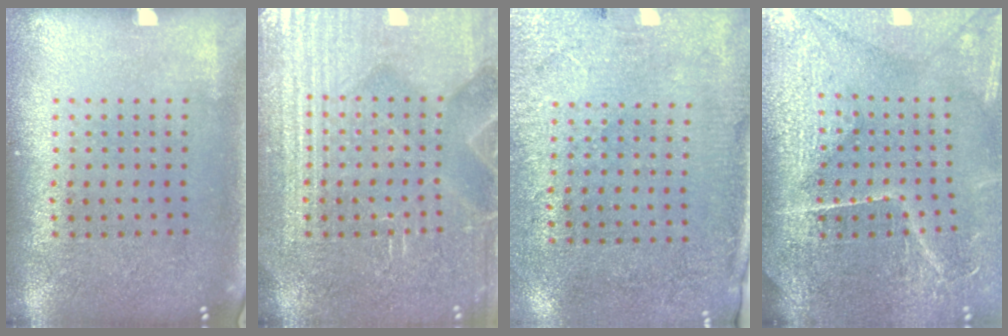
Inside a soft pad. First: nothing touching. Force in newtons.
{"total": 5.6, "press": 5.5, "slide": 0.9}
{"total": 2.6, "press": 2.2, "slide": 1.4}
{"total": 4.4, "press": 4.0, "slide": 1.9}